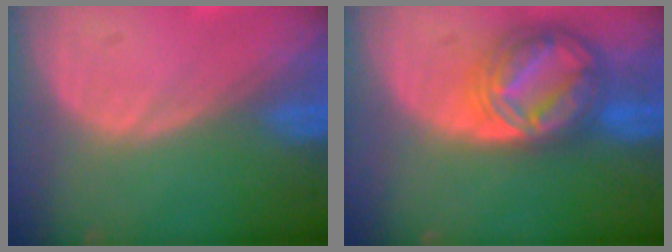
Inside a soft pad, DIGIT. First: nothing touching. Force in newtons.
{"total": 9.1, "press": 9.1, "slide": 0.6}